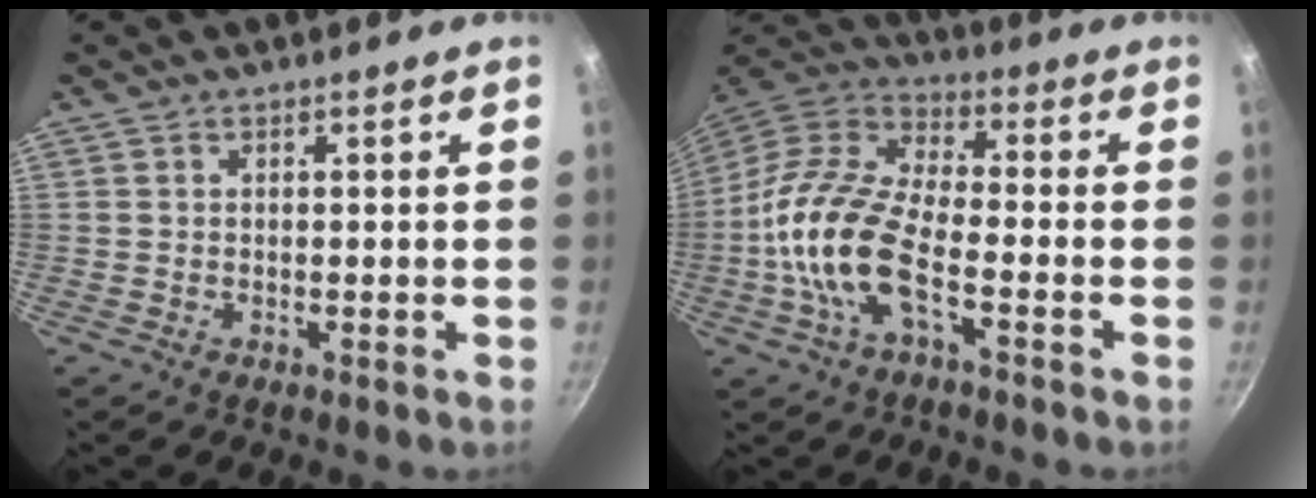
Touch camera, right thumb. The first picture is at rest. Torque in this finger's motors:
{"motor_torque": [0.27, 0.95, 1.77, -0.69, 0.61]}